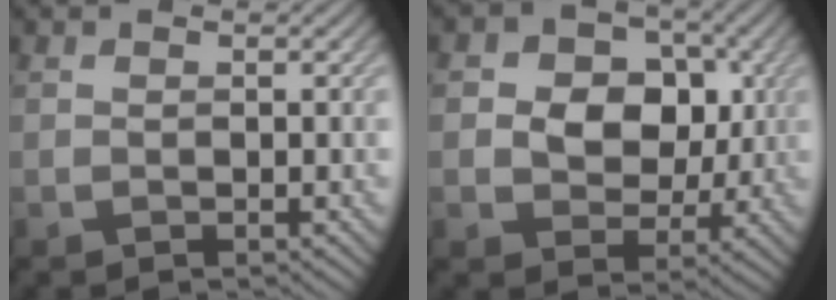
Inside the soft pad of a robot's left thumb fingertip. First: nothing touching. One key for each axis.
{"total": 8.3, "fx": 1.0, "fy": 6.7, "fz": 4.8, "tx": -0.084, "ty": 0.007, "tz": 0.002}